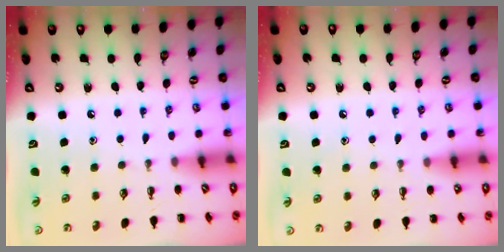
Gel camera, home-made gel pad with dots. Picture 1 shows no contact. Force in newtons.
{"total": 7.0, "press": 6.6, "slide": 2.3}